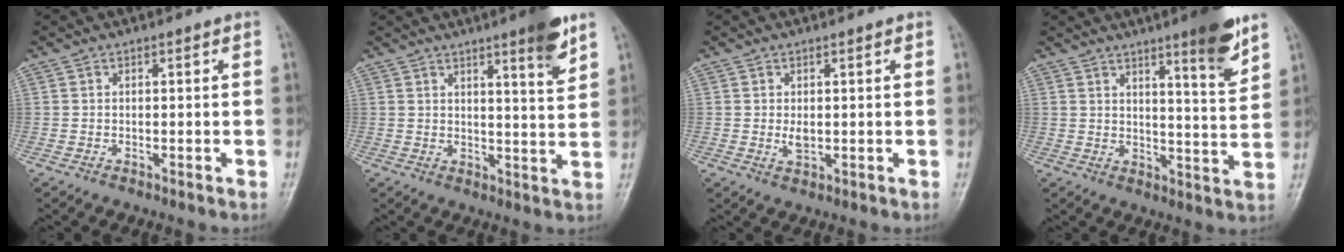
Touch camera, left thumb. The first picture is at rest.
{"total": 7.5, "force": [4.7, 0.9, 5.8], "torque": [-0.072, -0.030, 0.064]}
{"total": 2.4, "force": [0.2, 1.5, 1.9], "torque": [-0.023, -0.006, 0.006]}
{"total": 9.9, "force": [6.4, 1.2, 7.4], "torque": [-0.090, -0.043, 0.089]}